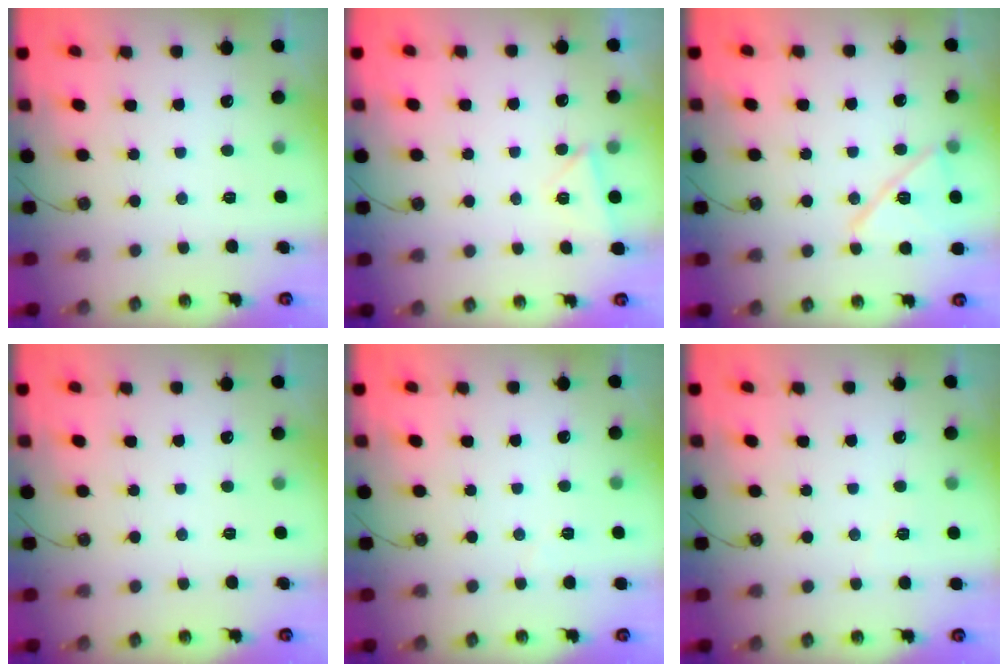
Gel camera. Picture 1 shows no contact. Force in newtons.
{"total": 4.3, "press": 3.8, "slide": 2.1}
{"total": 13.3, "press": 13.2, "slide": 1.5}
{"total": 0.0}
{"total": 3.0, "press": 2.0, "slide": 2.2}
{"total": 3.3, "press": 3.1, "slide": 1.0}